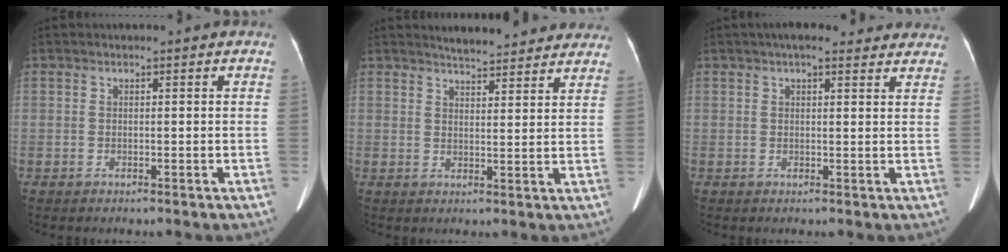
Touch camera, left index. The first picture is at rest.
{"total": 10.7, "force": [10.0, 2.0, 3.3], "torque": [-0.033, 0.007, 0.112]}
{"total": 9.9, "force": [8.4, 2.6, 4.6], "torque": [-0.045, 0.027, 0.092]}